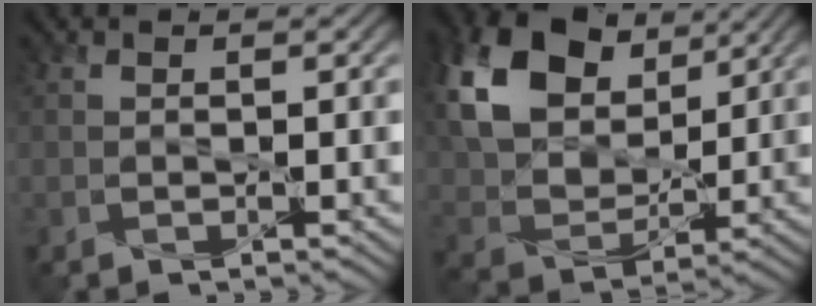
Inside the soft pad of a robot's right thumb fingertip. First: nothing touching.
{"total": 15.8, "force": [7.2, 10.7, 9.0], "torque": [-0.243, 0.040, 0.140]}